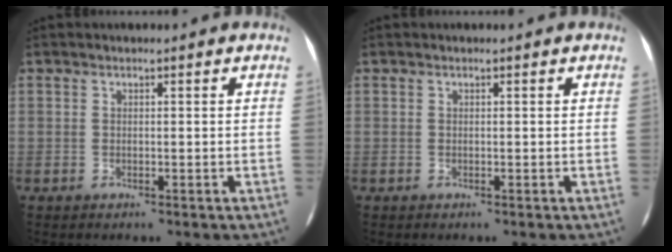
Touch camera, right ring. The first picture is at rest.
{"total": 0.0}